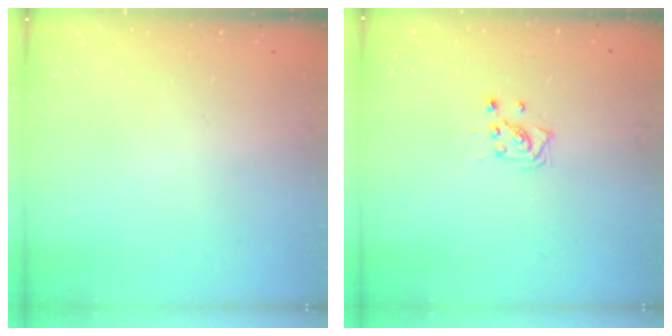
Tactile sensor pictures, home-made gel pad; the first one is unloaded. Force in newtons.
{"total": 3.3, "press": 3.2, "slide": 0.5}